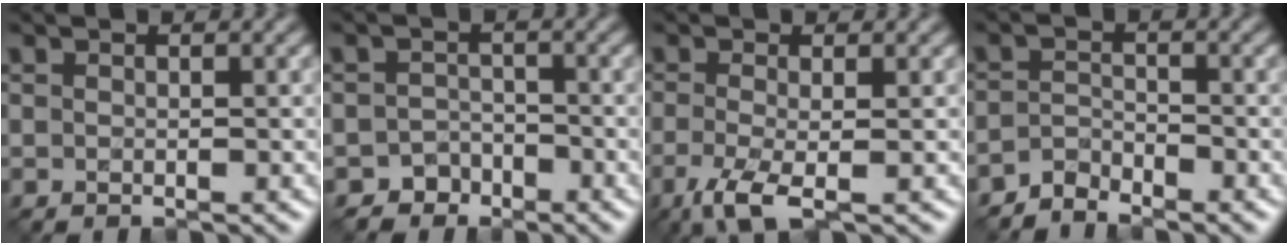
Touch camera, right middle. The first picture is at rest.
{"total": 2.2, "force": [-1.6, 1.4, -0.4], "torque": [0.020, 0.012, -0.030]}
{"total": 3.7, "force": [-1.8, 1.0, 3.1], "torque": [-0.067, -0.007, -0.041]}
{"total": 2.0, "force": [-2.0, 0.5, 0.0], "torque": [-0.002, 0.009, -0.047]}